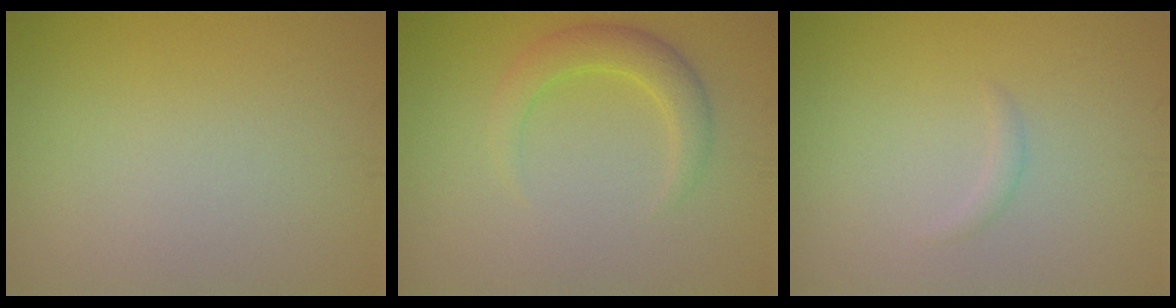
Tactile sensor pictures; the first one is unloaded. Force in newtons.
{"total": 2.8, "press": 2.8, "slide": 0.2}
{"total": 0.7, "press": 0.7, "slide": 0.0}